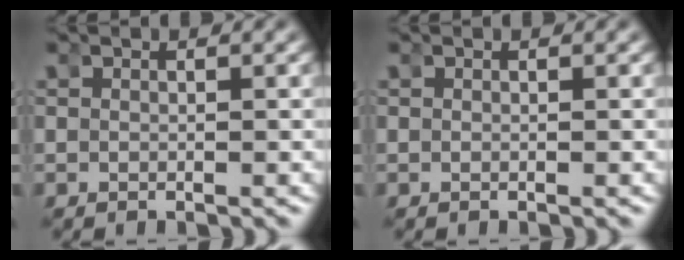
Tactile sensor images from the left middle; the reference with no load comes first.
{"total": 0.0}